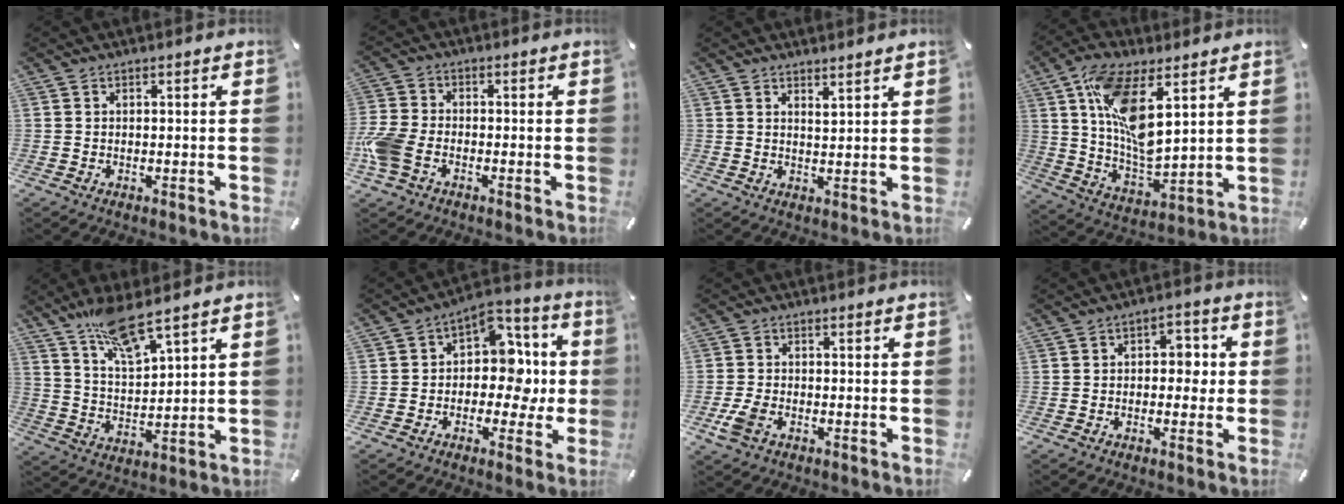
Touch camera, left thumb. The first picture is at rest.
{"total": 6.8, "force": [-2.5, 4.3, 4.6], "torque": [-0.116, 0.003, -0.051]}
{"total": 2.4, "force": [2.4, -0.2, 0.1], "torque": [-0.005, -0.014, 0.045]}
{"total": 15.6, "force": [7.1, 6.7, 12.2], "torque": [-0.249, -0.025, 0.128]}
{"total": 11.7, "force": [9.3, 2.4, 6.8], "torque": [-0.140, -0.040, 0.166]}
{"total": 11.4, "force": [-0.3, 8.8, 7.3], "torque": [-0.095, -0.007, -0.006]}
{"total": 4.1, "force": [-1.6, 2.8, 2.5], "torque": [-0.069, 0.000, -0.035]}
{"total": 4.8, "force": [-0.4, 3.3, 3.5], "torque": [-0.036, 0.001, -0.018]}